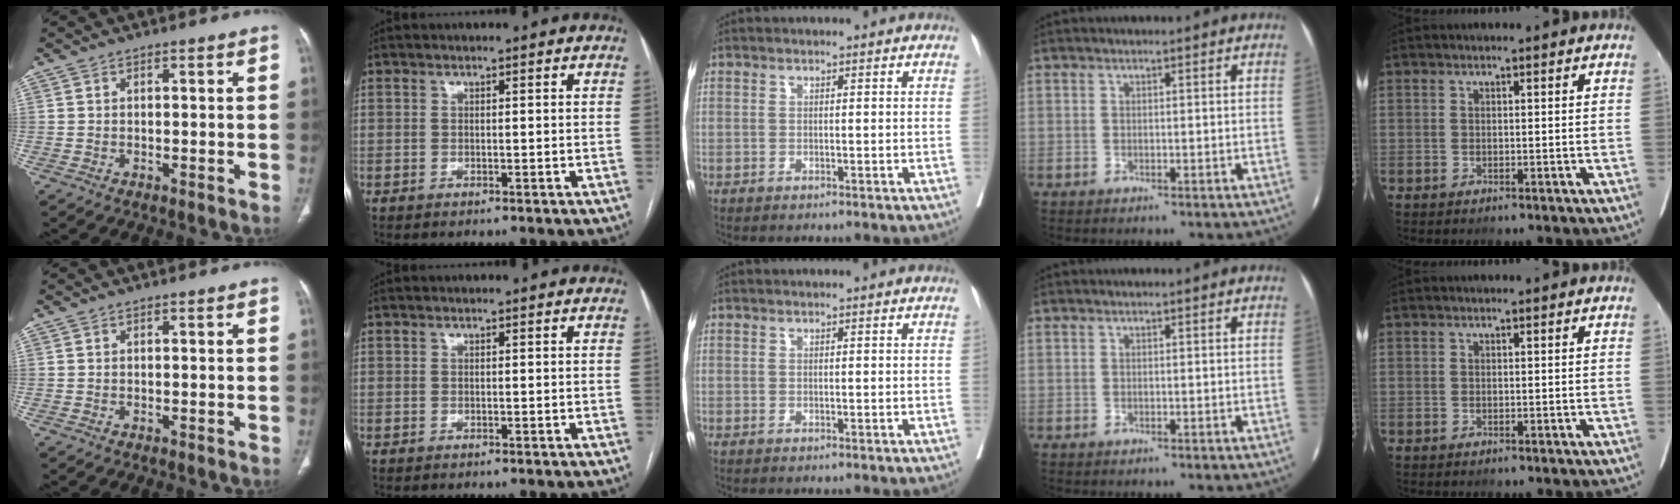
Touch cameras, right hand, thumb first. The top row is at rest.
{}